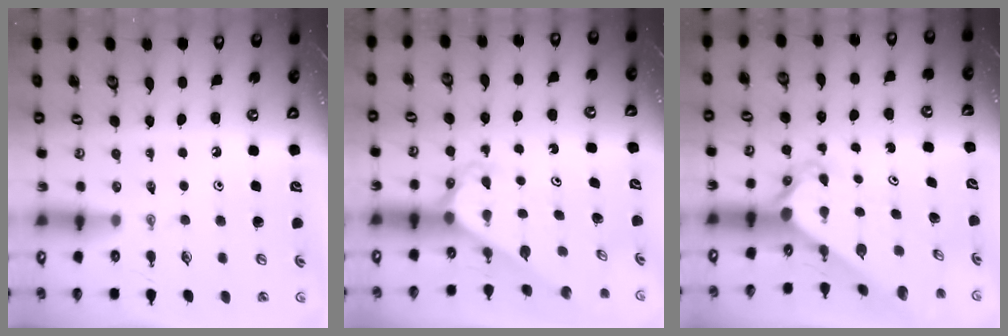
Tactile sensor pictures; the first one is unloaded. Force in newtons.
{"total": 2.6, "press": 2.6, "slide": 0.2}
{"total": 2.6, "press": 2.6, "slide": 0.2}